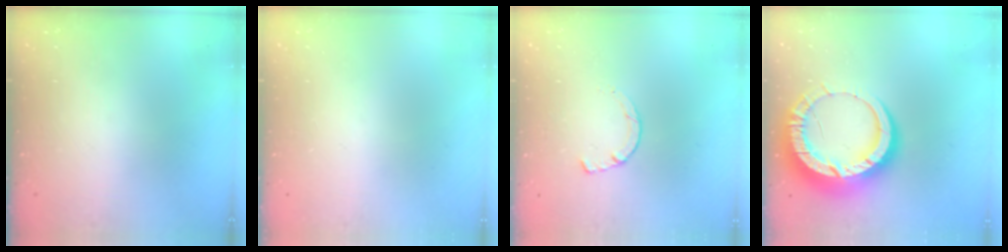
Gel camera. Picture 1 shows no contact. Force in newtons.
{"total": 0.0}
{"total": 1.8, "press": 1.7, "slide": 0.3}
{"total": 16.0, "press": 15.9, "slide": 1.7}